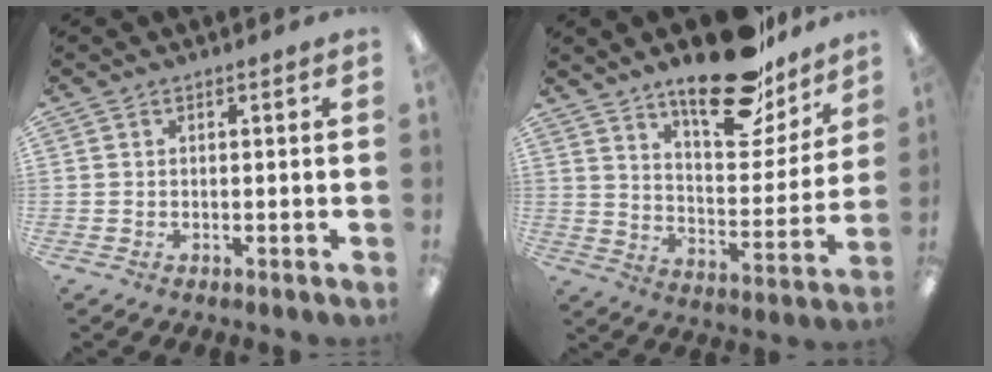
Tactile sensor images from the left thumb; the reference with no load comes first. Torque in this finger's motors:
{"motor_torque": [0.50, 0.37, 1.42, -1.32, 0.07]}